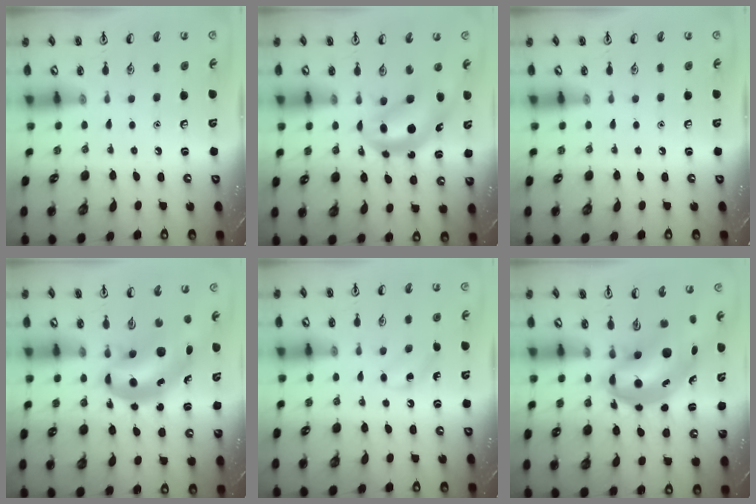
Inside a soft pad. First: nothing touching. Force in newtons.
{"total": 6.4, "press": 6.2, "slide": 1.8}
{"total": 0.0}
{"total": 8.5, "press": 8.2, "slide": 2.4}
{"total": 5.0, "press": 4.8, "slide": 1.5}
{"total": 8.4, "press": 8.1, "slide": 2.2}